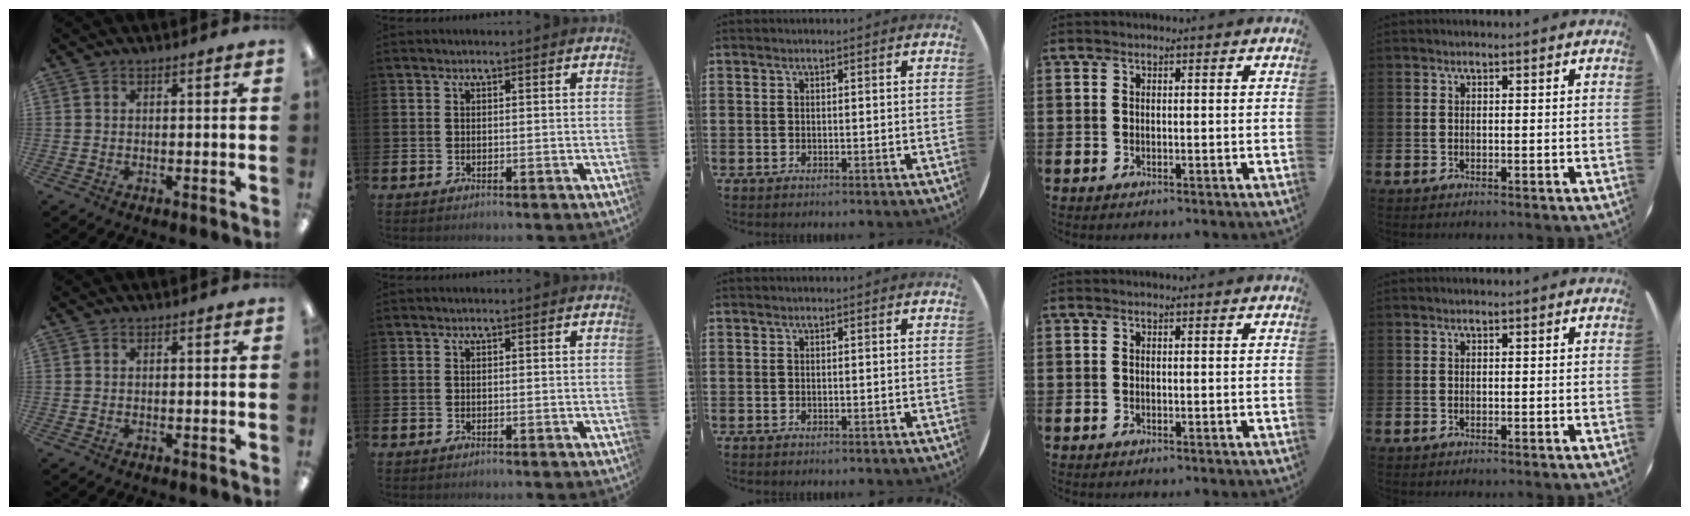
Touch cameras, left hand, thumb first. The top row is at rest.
{}